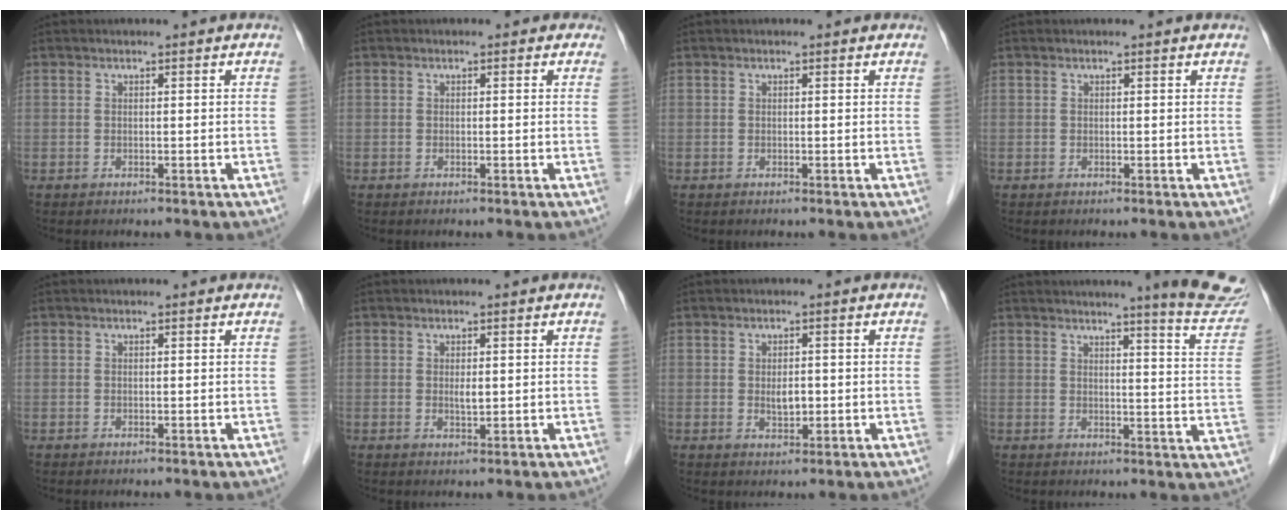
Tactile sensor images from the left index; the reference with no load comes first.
{"total": 0.6, "force": [0.1, 0.6, 0.1], "torque": [0.006, -0.002, -0.007]}
{"total": 0.0}
{"total": 0.5, "force": [0.5, 0.1, 0.2], "torque": [-0.010, 0.009, 0.006]}
{"total": 0.0}
{"total": 1.4, "force": [0.0, 0.6, 1.3], "torque": [-0.021, -0.006, 0.002]}
{"total": 2.5, "force": [-0.4, 1.3, 2.0], "torque": [-0.036, -0.004, -0.002]}
{"total": 11.8, "force": [10.6, -0.4, 5.0], "torque": [-0.046, -0.057, 0.103]}